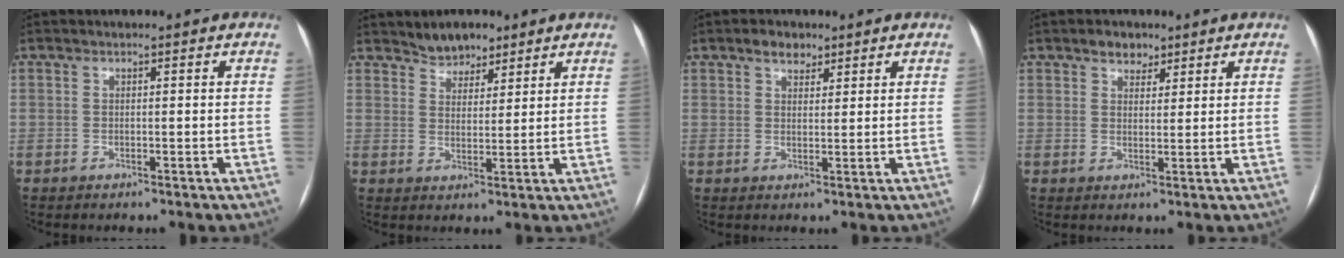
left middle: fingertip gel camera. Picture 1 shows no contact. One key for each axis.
{"total": 4.6, "fx": 3.9, "fy": 2.2, "fz": 1.2, "tx": -0.019, "ty": 0.006, "tz": 0.069}
{"total": 3.0, "fx": 2.2, "fy": 1.7, "fz": 1.3, "tx": -0.022, "ty": 0.008, "tz": 0.036}
{"total": 3.1, "fx": 2.2, "fy": 1.9, "fz": 1.0, "tx": -0.014, "ty": 0.006, "tz": 0.035}